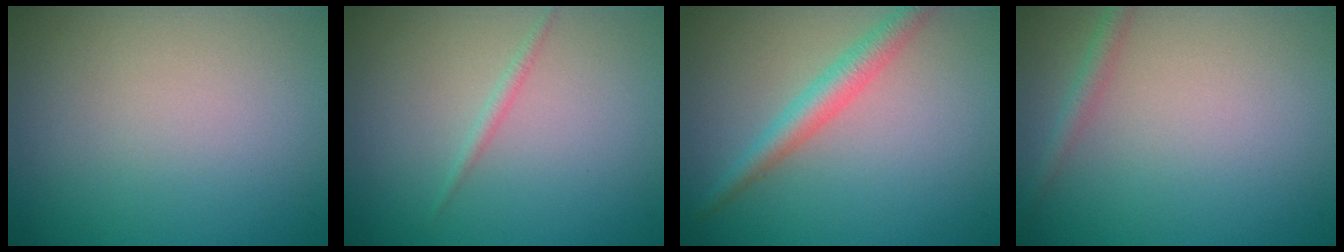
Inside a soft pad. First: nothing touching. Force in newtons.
{"total": 0.8, "press": 0.8, "slide": 0.1}
{"total": 2.8, "press": 2.8, "slide": 0.0}
{"total": 1.3, "press": 1.3, "slide": 0.0}